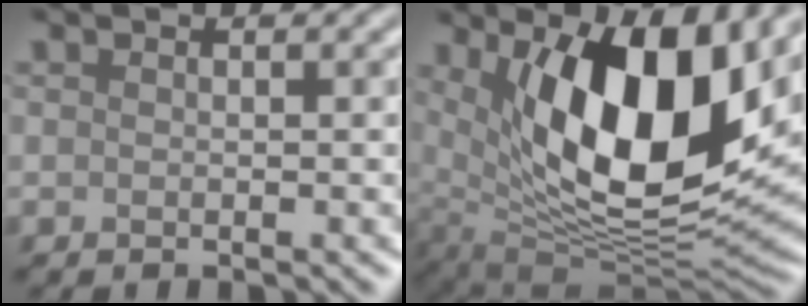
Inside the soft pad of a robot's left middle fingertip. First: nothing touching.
{"total": 13.6, "force": [4.3, 5.9, 11.5], "torque": [-0.178, -0.020, 0.076]}